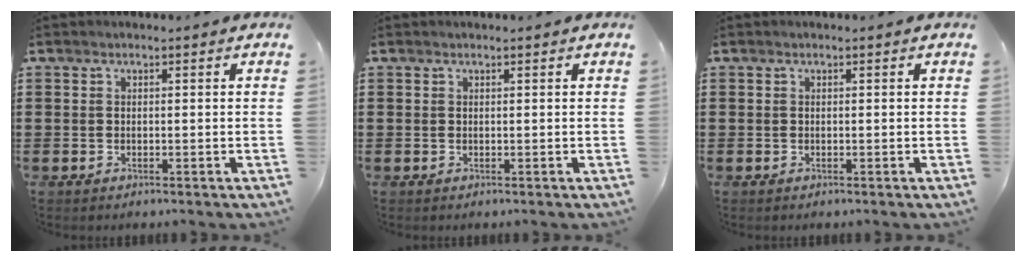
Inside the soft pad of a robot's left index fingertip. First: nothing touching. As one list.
[{"total": 0.0}, {"total": 0.0}]